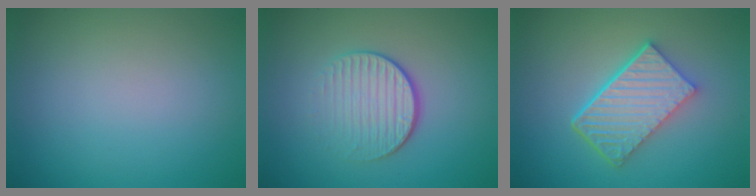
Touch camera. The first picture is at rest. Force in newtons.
{"total": 3.9, "press": 2.7, "slide": 2.8}
{"total": 6.2, "press": 4.5, "slide": 4.2}